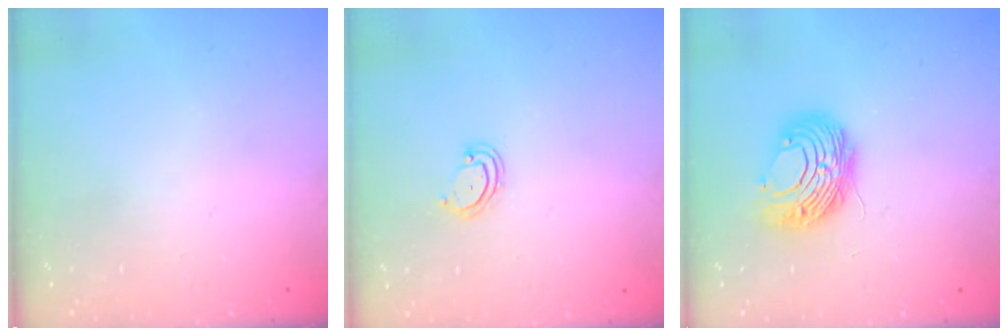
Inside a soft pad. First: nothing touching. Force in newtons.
{"total": 3.8, "press": 3.8, "slide": 0.4}
{"total": 8.9, "press": 8.9, "slide": 0.0}